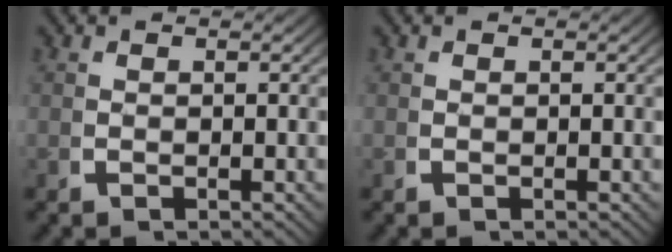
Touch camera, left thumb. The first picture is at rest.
{"total": 0.0}